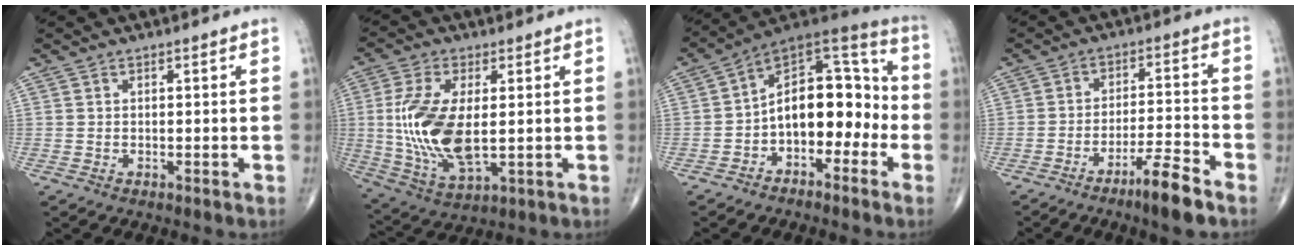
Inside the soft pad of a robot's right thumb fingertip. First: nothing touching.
{"total": 14.9, "force": [0.4, 6.9, 13.2], "torque": [-0.282, -0.017, 0.016]}
{"total": 15.1, "force": [-3.4, 9.3, 11.4], "torque": [-0.131, 0.072, -0.065]}
{"total": 8.0, "force": [-5.6, 0.7, 5.7], "torque": [-0.105, 0.032, -0.097]}